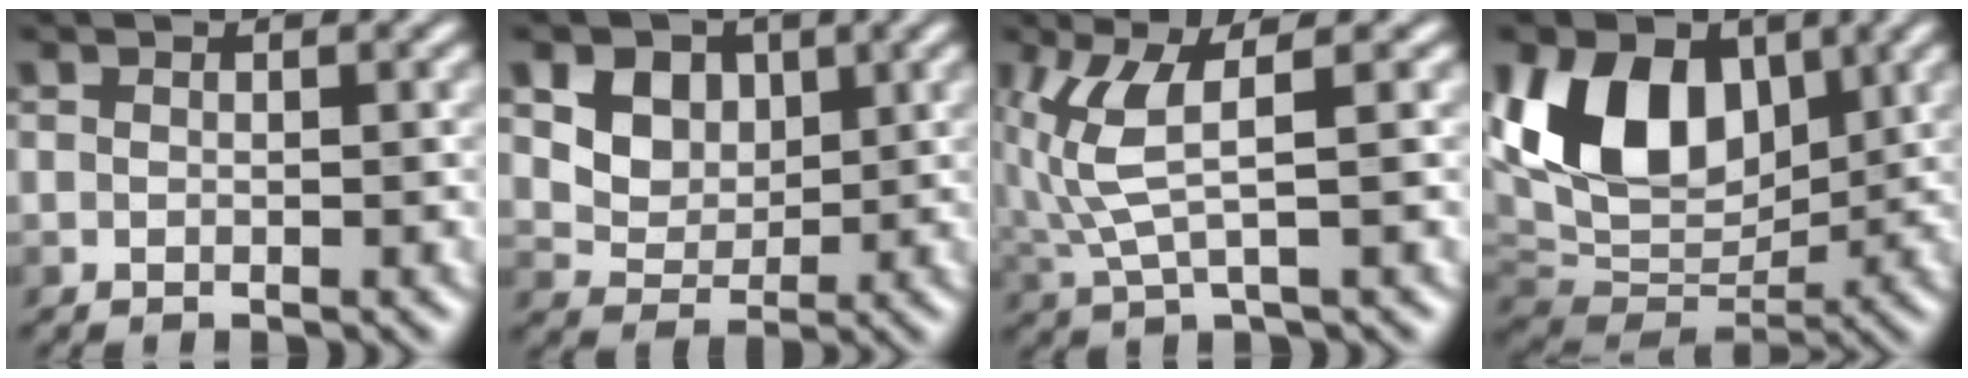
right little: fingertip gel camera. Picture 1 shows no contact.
{"total": 5.1, "force": [1.8, 4.0, 2.6], "torque": [-0.063, -0.011, 0.041]}
{"total": 5.4, "force": [0.2, 2.0, 5.1], "torque": [-0.123, 0.004, 0.003]}
{"total": 9.8, "force": [2.9, 6.8, 6.4], "torque": [-0.120, 0.006, 0.046]}